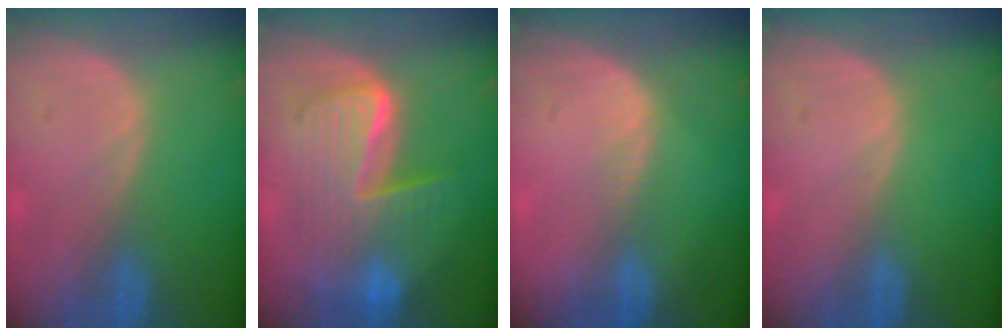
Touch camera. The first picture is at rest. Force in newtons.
{"total": 10.3, "press": 10.2, "slide": 1.0}
{"total": 1.5, "press": 1.0, "slide": 1.1}
{"total": 0.0}